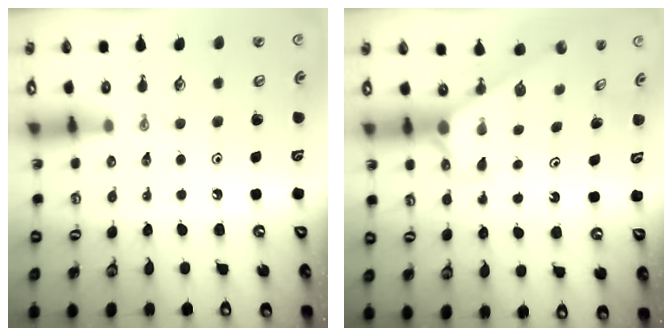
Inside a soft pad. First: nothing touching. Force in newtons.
{"total": 4.1, "press": 4.0, "slide": 0.4}